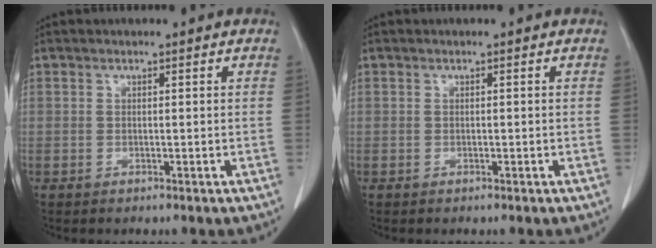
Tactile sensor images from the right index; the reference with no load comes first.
{"total": 0.0}